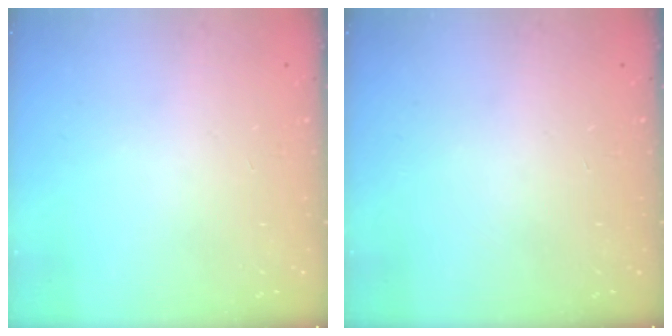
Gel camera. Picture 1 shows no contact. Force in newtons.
{"total": 0.0}